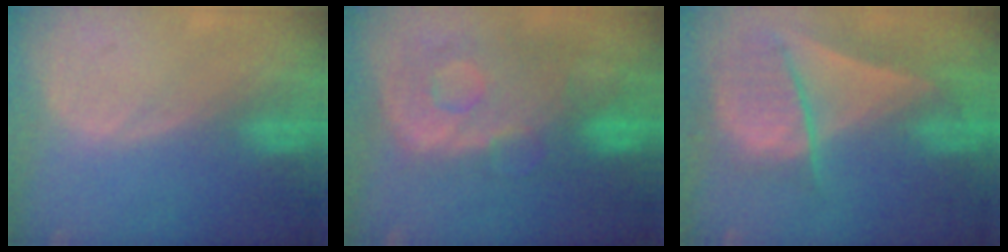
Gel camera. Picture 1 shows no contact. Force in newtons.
{"total": 11.5, "press": 9.8, "slide": 6.0}
{"total": 8.9, "press": 7.9, "slide": 4.2}